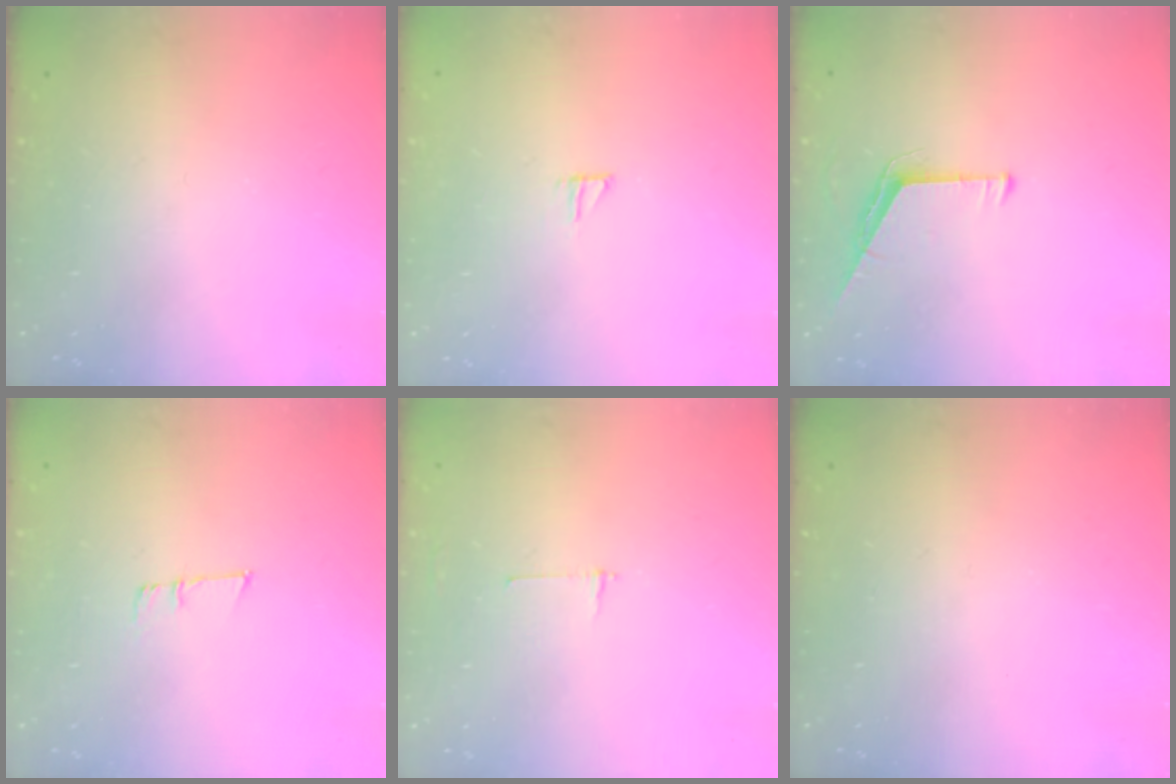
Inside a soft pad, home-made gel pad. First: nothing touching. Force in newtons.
{"total": 5.4, "press": 5.4, "slide": 0.5}
{"total": 5.6, "press": 5.6, "slide": 0.5}
{"total": 6.0, "press": 5.6, "slide": 2.1}
{"total": 2.7, "press": 2.7, "slide": 0.3}
{"total": 0.0}